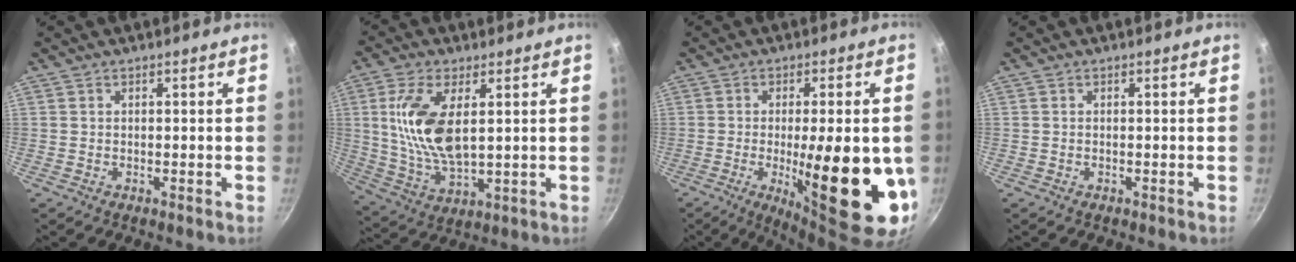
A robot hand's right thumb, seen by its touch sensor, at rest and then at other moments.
{"total": 14.0, "force": [2.7, 6.5, 12.1], "torque": [-0.247, -0.014, 0.064]}
{"total": 22.1, "force": [-4.4, 6.3, 20.8], "torque": [-0.242, -0.024, -0.041]}
{"total": 0.0}